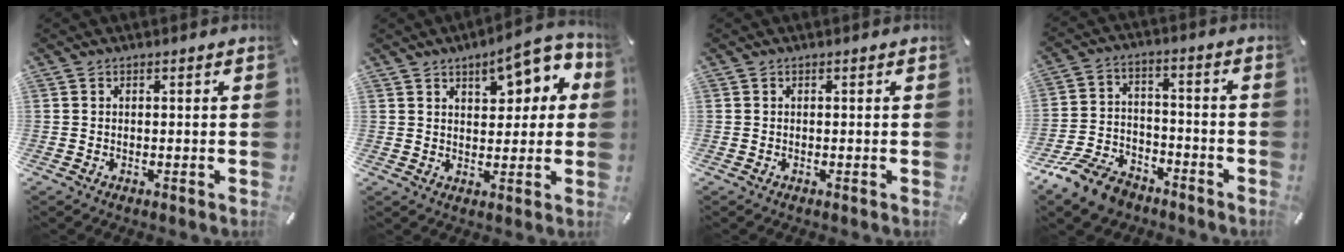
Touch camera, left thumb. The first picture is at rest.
{"total": 10.8, "force": [5.5, 5.7, 7.4], "torque": [-0.084, -0.030, 0.088]}
{"total": 0.0}
{"total": 11.3, "force": [-8.4, 6.0, 4.5], "torque": [-0.086, 0.050, -0.158]}